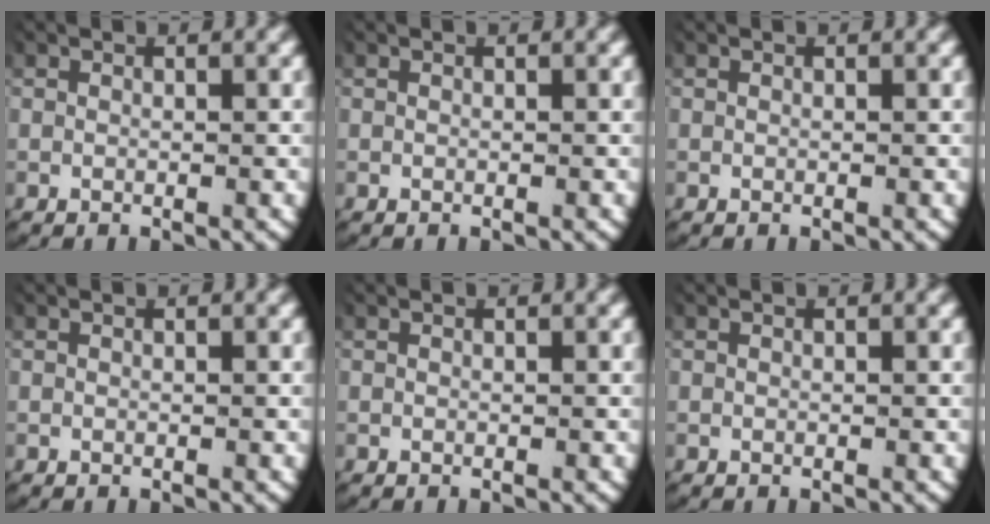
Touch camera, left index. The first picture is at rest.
{"total": 0.0}
{"total": 0.0}
{"total": 0.0}
{"total": 0.0}
{"total": 0.0}